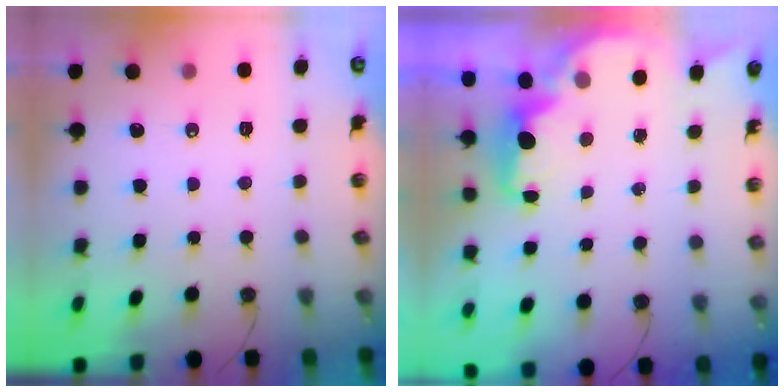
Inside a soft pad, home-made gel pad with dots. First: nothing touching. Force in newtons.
{"total": 2.5, "press": 2.3, "slide": 0.8}